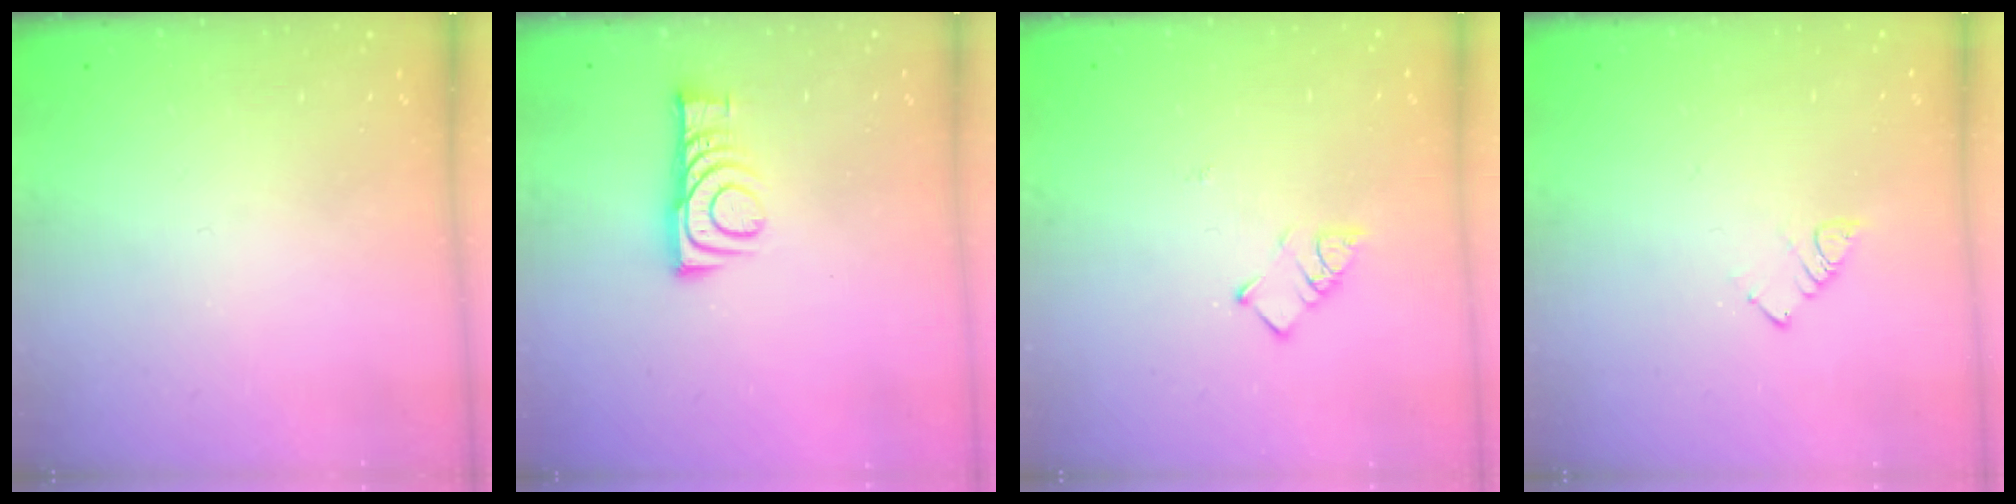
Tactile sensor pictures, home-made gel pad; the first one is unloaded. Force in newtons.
{"total": 8.8, "press": 8.8, "slide": 0.1}
{"total": 3.7, "press": 3.7, "slide": 0.4}
{"total": 3.1, "press": 3.1, "slide": 0.3}